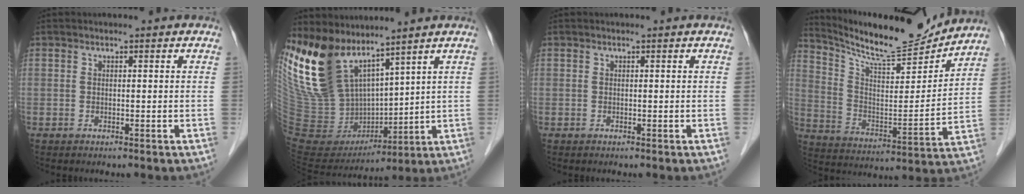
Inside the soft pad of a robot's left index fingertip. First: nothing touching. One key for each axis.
{"total": 17.3, "fx": 12.3, "fy": 7.7, "fz": 9.3, "tx": -0.210, "ty": -0.004, "tz": 0.256}
{"total": 0.0}
{"total": 16.7, "fx": 15.8, "fy": 1.1, "fz": 5.2, "tx": -0.104, "ty": -0.021, "tz": 0.261}